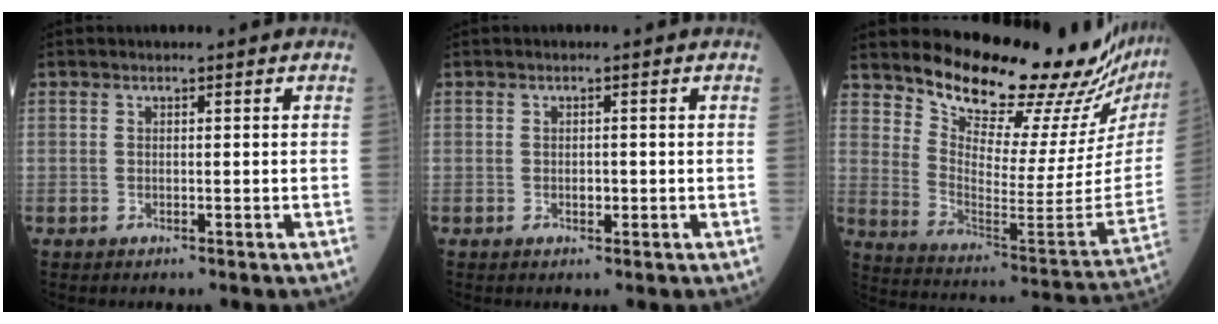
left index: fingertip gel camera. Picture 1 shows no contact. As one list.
[{"total": 1.1, "force": [-0.2, 0.7, 0.8], "torque": [-0.015, 0.001, -0.002]}, {"total": 22.7, "force": [21.0, 1.7, 8.3], "torque": [-0.148, -0.128, 0.290]}]